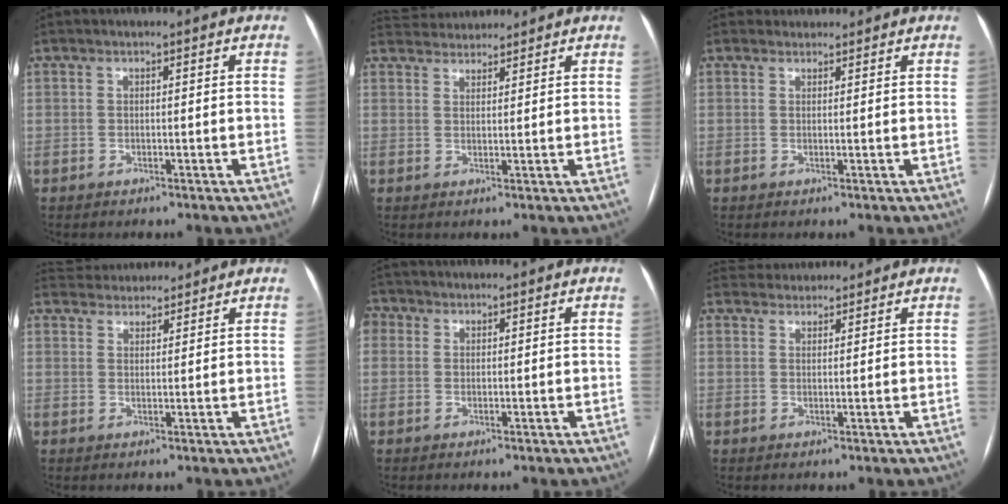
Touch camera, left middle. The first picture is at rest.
{"total": 5.8, "force": [5.6, 1.1, 0.7], "torque": [-0.015, 0.032, 0.091]}
{"total": 1.7, "force": [1.5, 0.6, -0.3], "torque": [0.004, 0.017, 0.024]}
{"total": 6.6, "force": [6.3, 1.6, 0.9], "torque": [-0.015, 0.030, 0.096]}
{"total": 3.0, "force": [1.0, 2.7, 0.9], "torque": [-0.017, 0.012, 0.019]}
{"total": 4.2, "force": [4.1, 1.1, 0.1], "torque": [-0.004, 0.030, 0.068]}